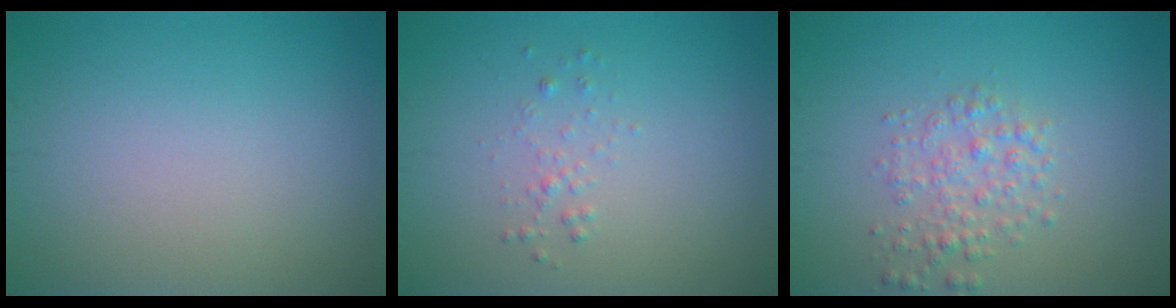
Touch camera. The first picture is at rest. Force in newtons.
{"total": 0.9, "press": 0.9, "slide": 0.0}
{"total": 2.5, "press": 2.5, "slide": 0.1}